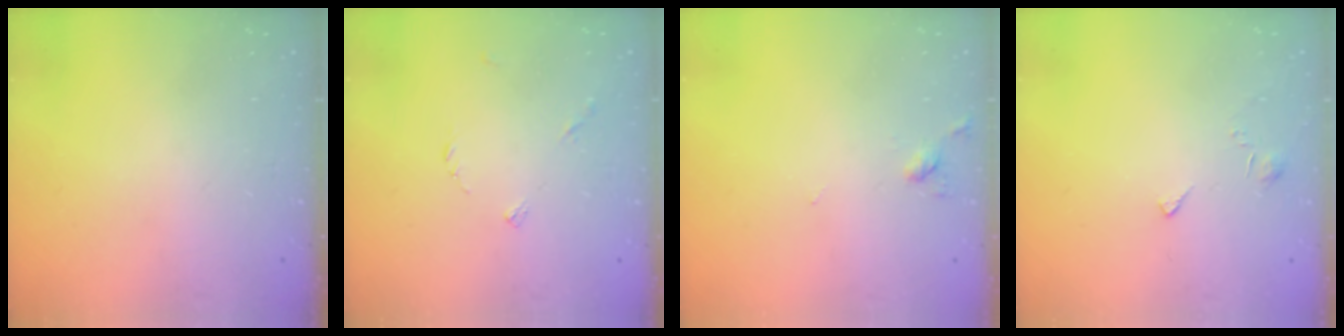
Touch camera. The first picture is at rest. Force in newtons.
{"total": 4.2, "press": 4.2, "slide": 0.4}
{"total": 3.2, "press": 3.2, "slide": 0.5}
{"total": 2.7, "press": 2.6, "slide": 0.5}